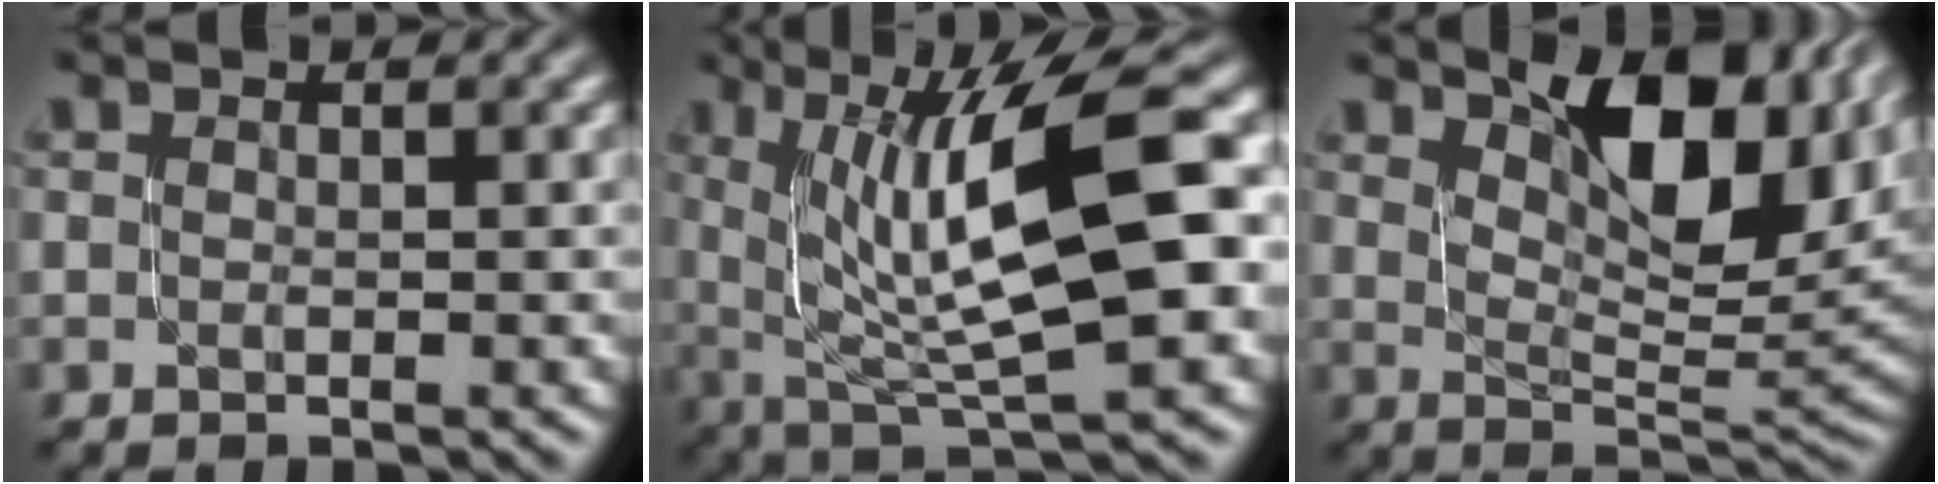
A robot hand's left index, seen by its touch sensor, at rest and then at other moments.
{"total": 11.7, "force": [2.0, 3.2, 11.0], "torque": [-0.175, 0.007, 0.037]}
{"total": 11.2, "force": [4.6, 4.7, 9.1], "torque": [-0.130, 0.006, 0.077]}